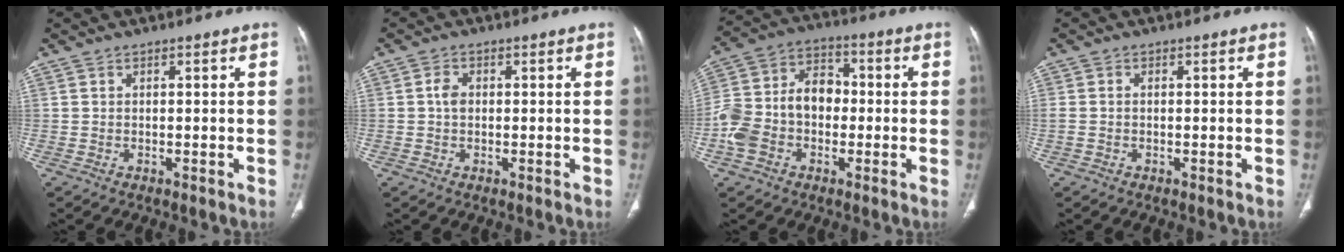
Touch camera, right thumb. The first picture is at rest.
{"total": 2.2, "force": [0.1, 1.6, 1.5], "torque": [-0.022, 0.004, -0.002]}
{"total": 13.6, "force": [-2.2, 10.0, 9.0], "torque": [-0.161, 0.051, -0.049]}
{"total": 1.2, "force": [-0.2, 0.9, 0.9], "torque": [-0.021, 0.002, -0.004]}